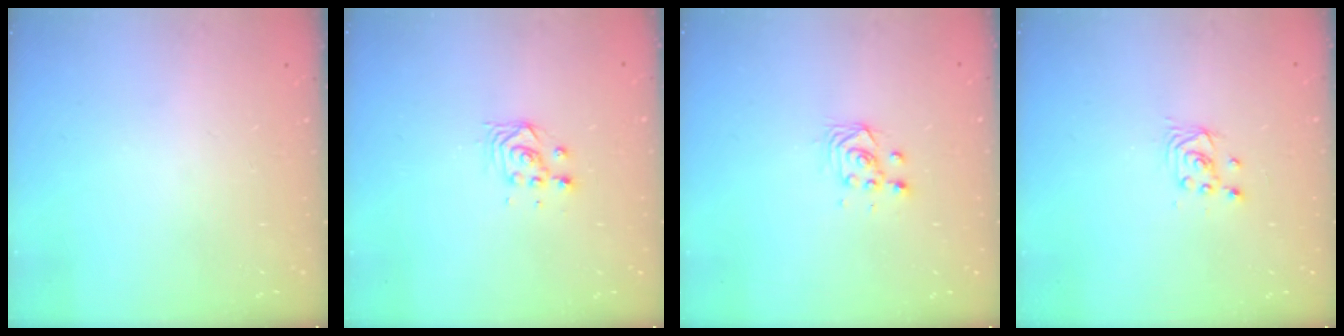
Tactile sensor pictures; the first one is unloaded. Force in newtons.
{"total": 3.4, "press": 3.4, "slide": 0.1}
{"total": 3.7, "press": 3.4, "slide": 1.4}
{"total": 2.2, "press": 2.2, "slide": 0.3}